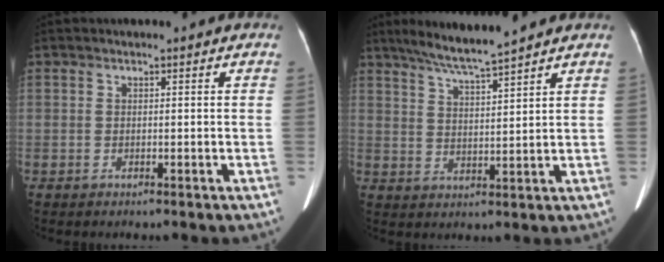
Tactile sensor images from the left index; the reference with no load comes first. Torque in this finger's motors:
{"motor_torque": [0.25, -1.42, 0.01, 0.07]}